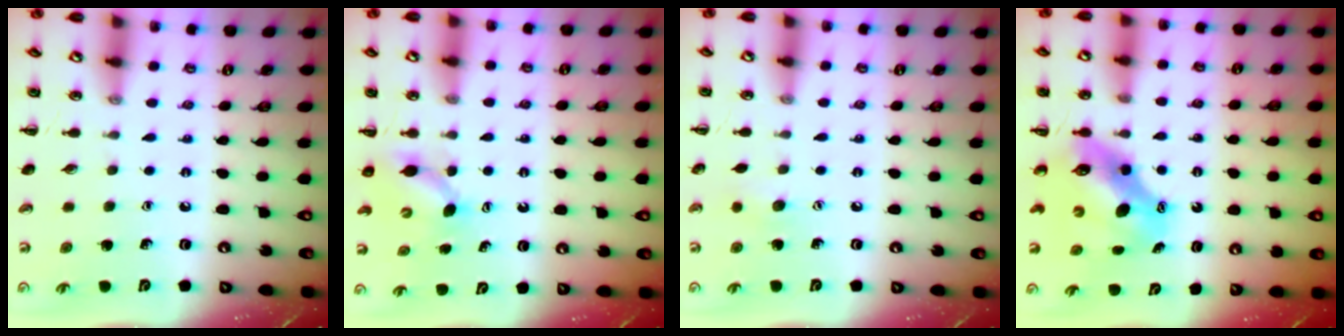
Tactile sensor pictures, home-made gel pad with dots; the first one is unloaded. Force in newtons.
{"total": 5.0, "press": 4.8, "slide": 1.3}
{"total": 5.3, "press": 5.2, "slide": 1.4}
{"total": 7.7, "press": 7.5, "slide": 1.9}